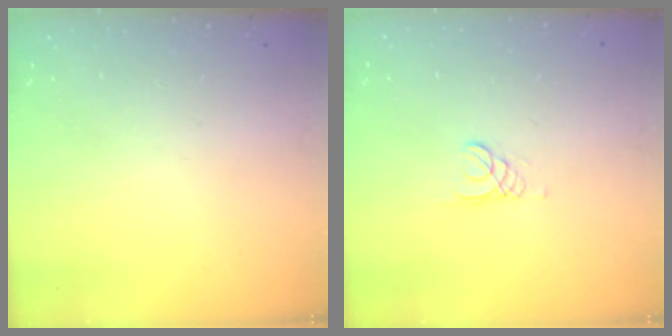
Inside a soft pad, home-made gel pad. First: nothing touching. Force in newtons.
{"total": 1.5, "press": 1.5, "slide": 0.1}